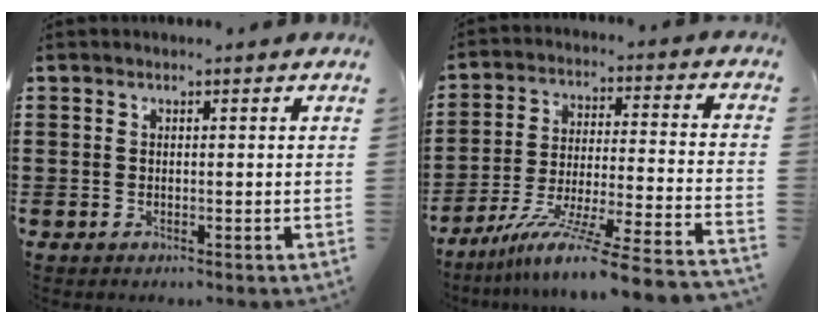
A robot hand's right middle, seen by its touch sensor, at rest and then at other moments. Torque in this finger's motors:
{"motor_torque": [1.43, -0.71, 0.35, 0.21]}